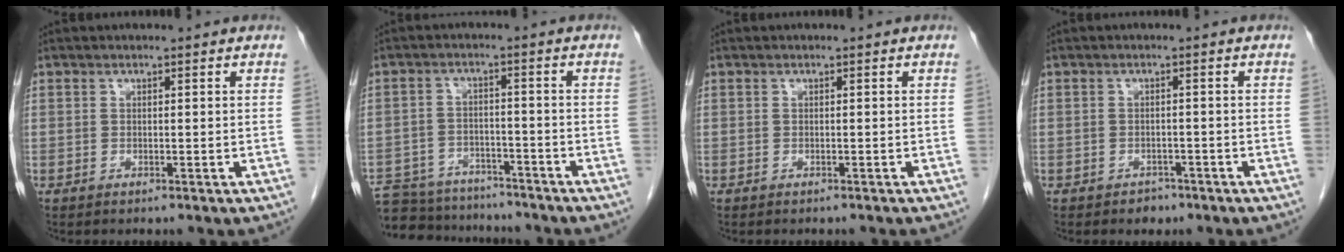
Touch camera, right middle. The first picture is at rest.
{"total": 15.6, "force": [-14.0, 5.3, 4.4], "torque": [-0.101, 0.002, -0.200]}
{"total": 1.5, "force": [-1.4, 0.3, 0.5], "torque": [-0.011, -0.002, -0.018]}
{"total": 2.0, "force": [-1.4, 1.3, 0.5], "torque": [-0.013, 0.003, -0.018]}